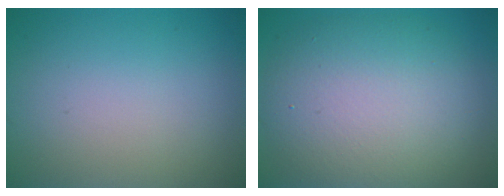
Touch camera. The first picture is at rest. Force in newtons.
{"total": 9.8, "press": 9.8, "slide": 0.3}